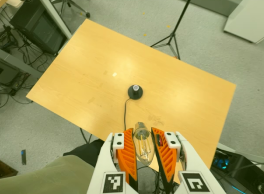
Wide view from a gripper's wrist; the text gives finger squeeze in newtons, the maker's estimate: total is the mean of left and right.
{"total": 20.6, "left": 21.8, "right": 19.3}